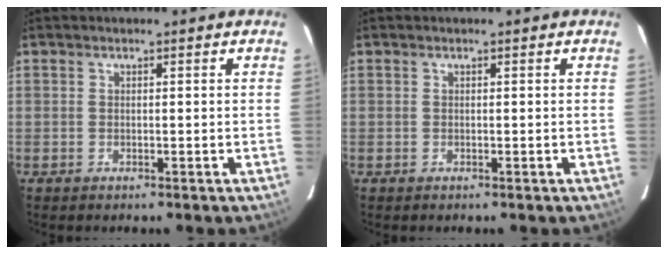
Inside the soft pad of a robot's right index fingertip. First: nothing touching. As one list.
[{"total": 0.0}]